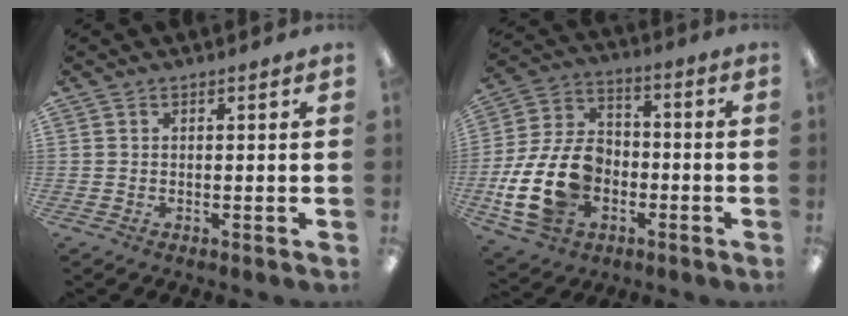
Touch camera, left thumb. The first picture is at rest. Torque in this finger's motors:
{"motor_torque": [-0.36, 1.51, 2.08, 0.69, 0.22]}